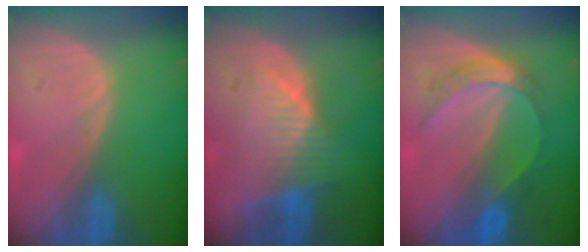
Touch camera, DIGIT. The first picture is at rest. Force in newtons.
{"total": 8.1, "press": 7.0, "slide": 4.1}
{"total": 5.9, "press": 5.9, "slide": 0.2}